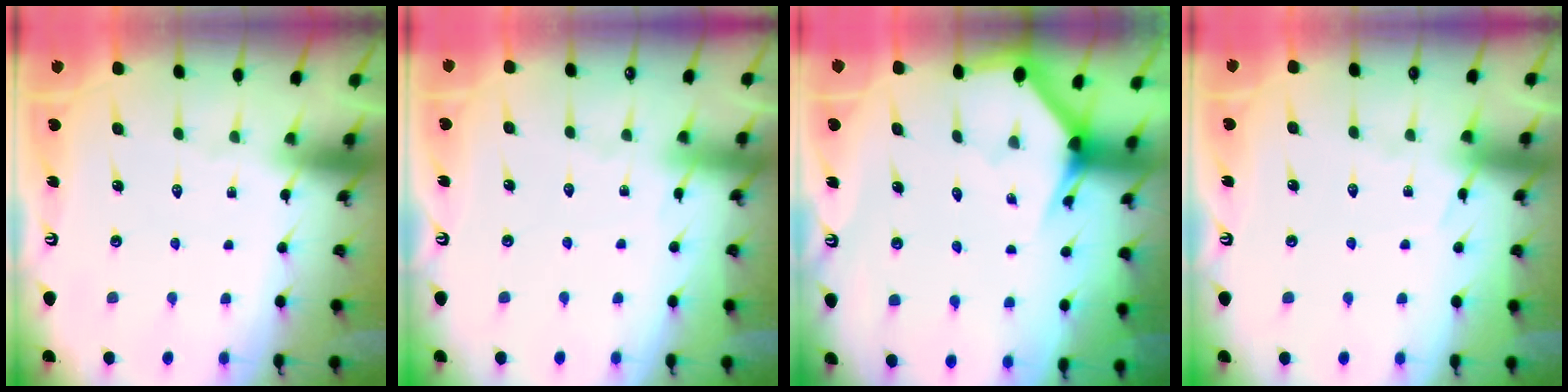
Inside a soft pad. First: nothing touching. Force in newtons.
{"total": 2.6, "press": 2.6, "slide": 0.5}
{"total": 2.9, "press": 2.9, "slide": 0.1}
{"total": 6.4, "press": 6.4, "slide": 0.8}